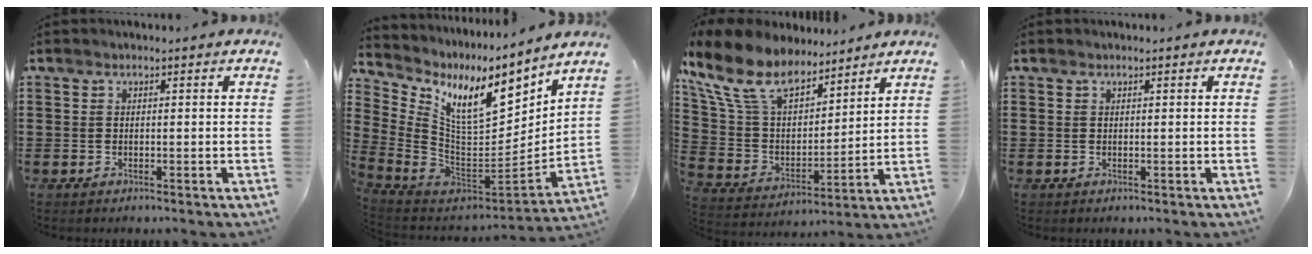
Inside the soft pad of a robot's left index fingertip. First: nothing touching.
{"total": 11.7, "force": [6.4, 5.0, 8.5], "torque": [-0.171, -0.045, 0.113]}
{"total": 12.5, "force": [9.4, 5.2, 6.4], "torque": [-0.175, -0.046, 0.168]}
{"total": 0.0}